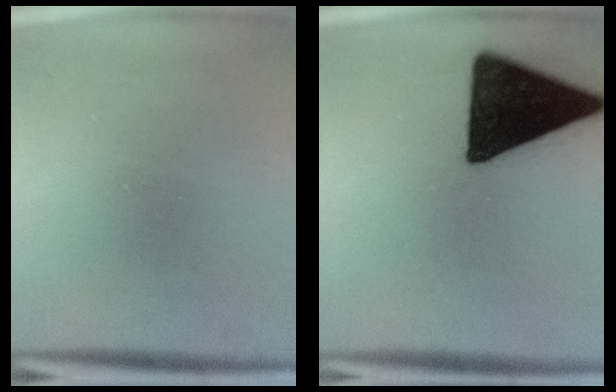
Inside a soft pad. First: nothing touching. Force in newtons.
{"total": 19.7}